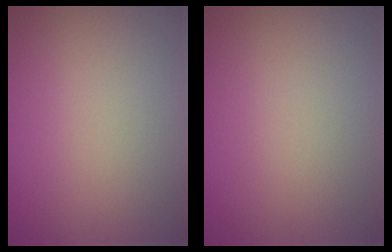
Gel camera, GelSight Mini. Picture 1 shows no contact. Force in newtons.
{"total": 0.0}